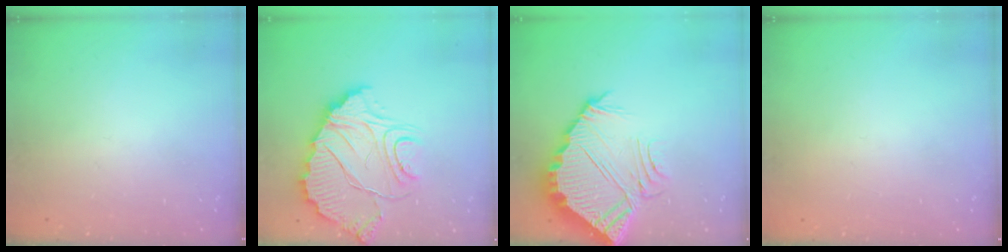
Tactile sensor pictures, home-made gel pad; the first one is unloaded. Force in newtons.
{"total": 14.1, "press": 14.0, "slide": 1.2}
{"total": 8.4, "press": 8.4, "slide": 0.6}
{"total": 2.1, "press": 2.1, "slide": 0.1}